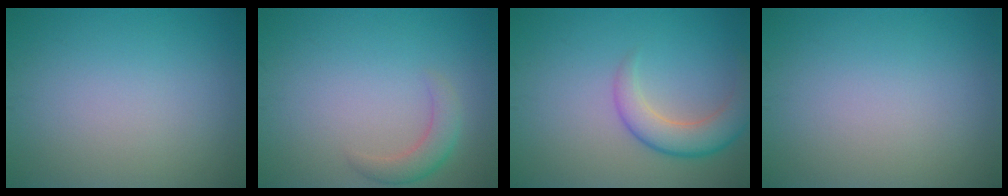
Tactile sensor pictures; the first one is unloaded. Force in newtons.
{"total": 2.4, "press": 2.4, "slide": 0.2}
{"total": 4.3, "press": 4.3, "slide": 0.3}
{"total": 0.0}